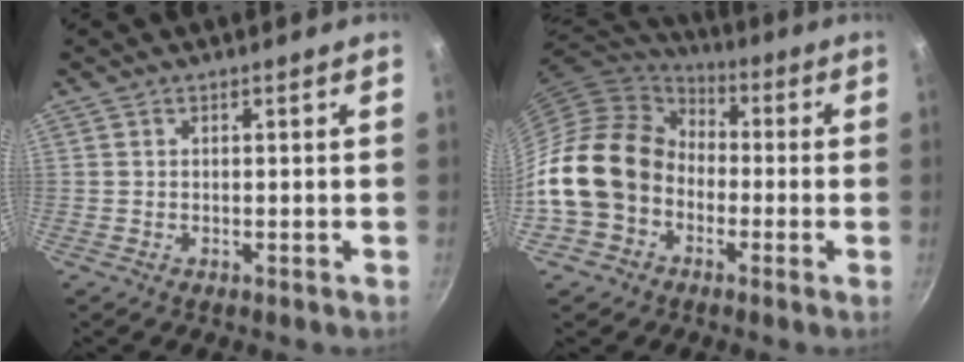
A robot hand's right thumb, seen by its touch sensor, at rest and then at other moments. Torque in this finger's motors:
{"motor_torque": [1.80, 2.79, 1.41, -1.36, 0.32]}